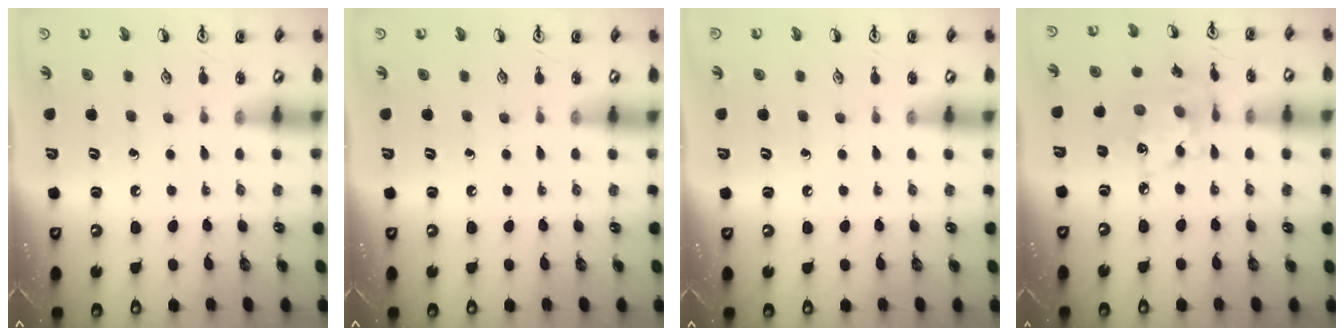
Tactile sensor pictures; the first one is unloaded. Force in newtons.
{"total": 0.0}
{"total": 0.0}
{"total": 10.4, "press": 10.3, "slide": 0.7}